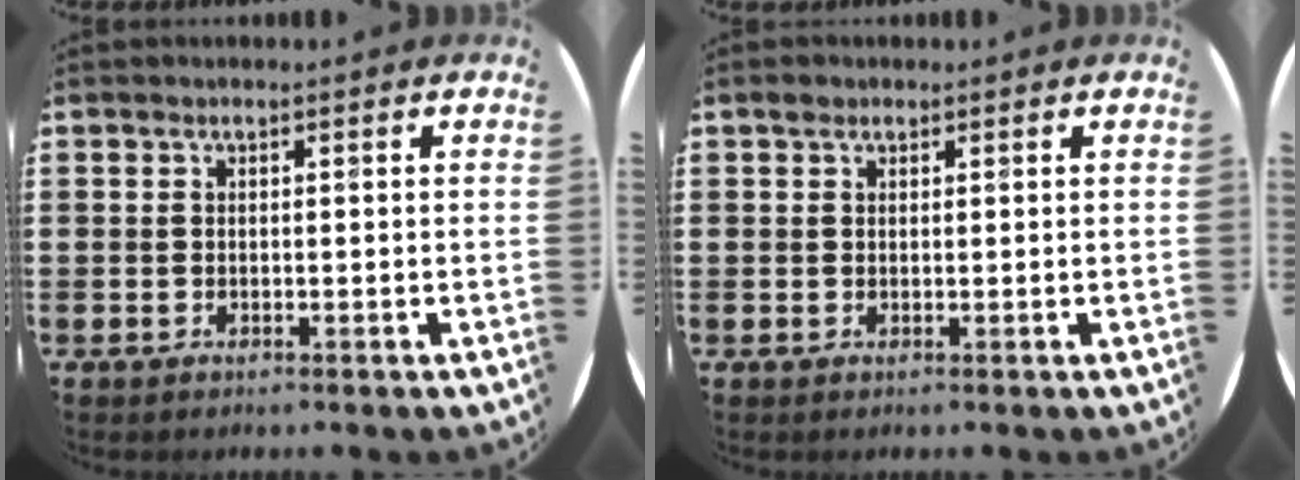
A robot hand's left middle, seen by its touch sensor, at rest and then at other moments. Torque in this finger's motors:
{"motor_torque": [0.23, -0.19, 0.00, 0.00]}